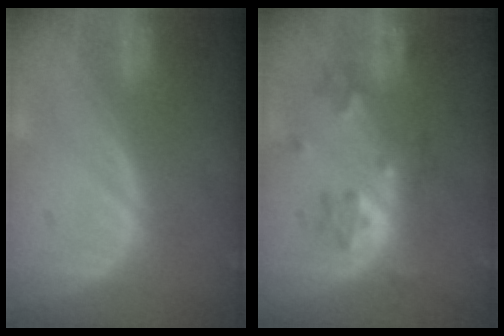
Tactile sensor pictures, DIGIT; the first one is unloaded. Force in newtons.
{"total": 5.8, "press": 5.8, "slide": 0.8}